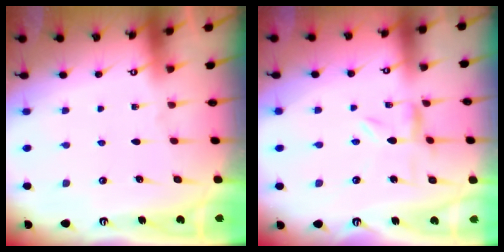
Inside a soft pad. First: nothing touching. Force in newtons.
{"total": 1.6, "press": 1.6, "slide": 0.3}